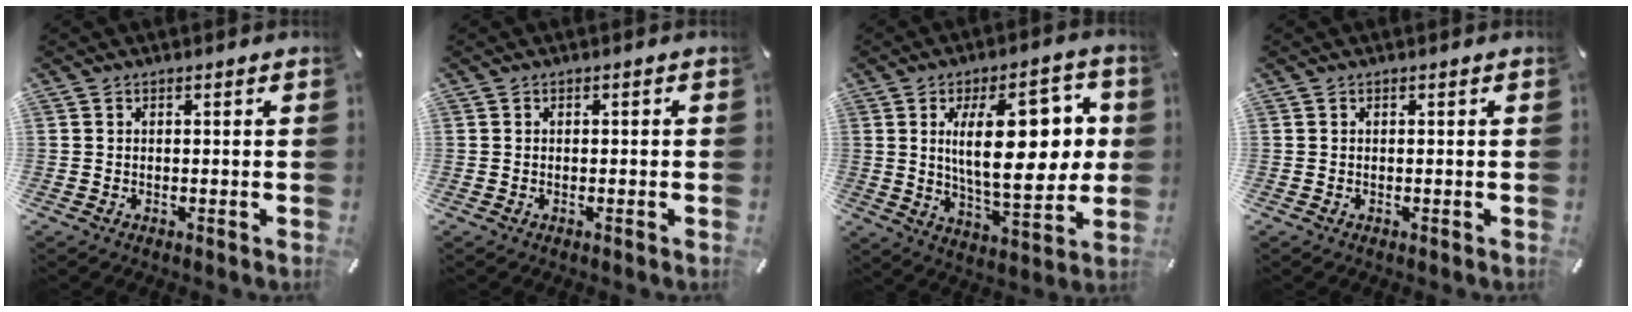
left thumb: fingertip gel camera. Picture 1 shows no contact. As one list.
[{"total": 0.5, "force": [-0.2, 0.3, 0.4], "torque": [-0.007, -0.001, -0.004]}, {"total": 21.5, "force": [3.7, 9.7, 18.9], "torque": [-0.296, -0.001, 0.051]}, {"total": 0.0}]